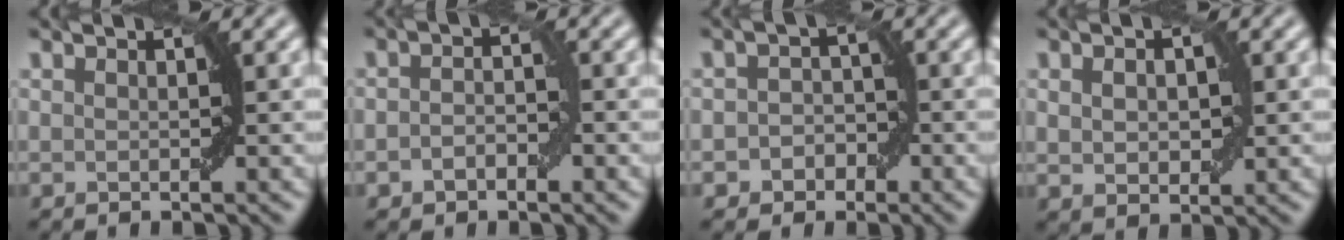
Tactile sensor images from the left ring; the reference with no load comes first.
{"total": 2.1, "force": [-0.7, 1.3, 1.4], "torque": [-0.027, 0.002, -0.015]}
{"total": 2.3, "force": [-0.9, 1.9, 0.9], "torque": [-0.002, 0.003, -0.021]}
{"total": 2.7, "force": [0.4, 1.7, 2.0], "torque": [-0.037, 0.001, 0.011]}